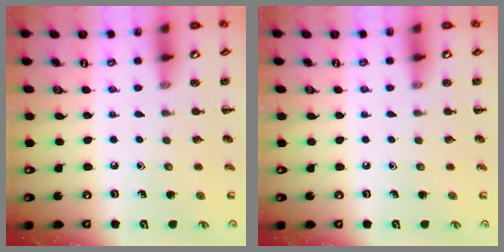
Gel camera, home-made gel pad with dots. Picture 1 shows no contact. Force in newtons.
{"total": 0.0}